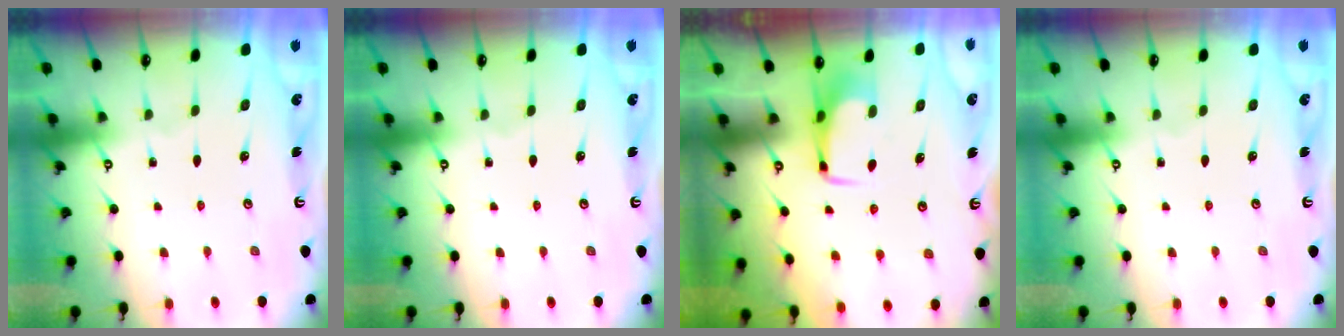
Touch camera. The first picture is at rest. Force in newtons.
{"total": 0.0}
{"total": 3.0, "press": 3.0, "slide": 0.4}
{"total": 0.0}